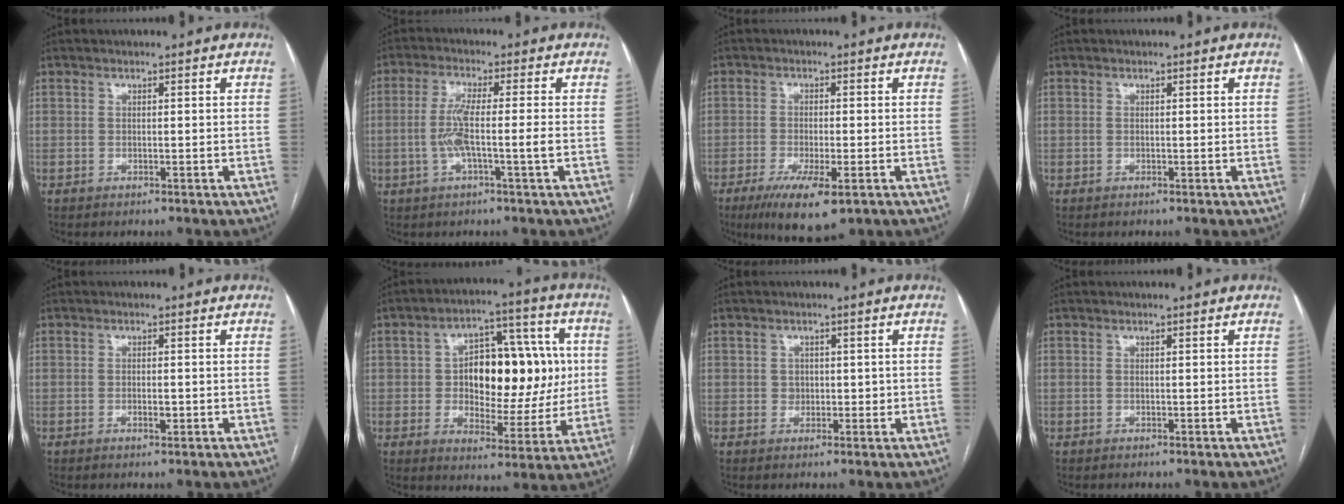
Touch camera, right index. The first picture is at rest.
{"total": 6.1, "force": [-1.2, -0.2, 5.9], "torque": [-0.122, 0.003, -0.022]}
{"total": 8.6, "force": [-4.5, 2.1, 7.0], "torque": [-0.120, -0.020, -0.070]}
{"total": 0.0}
{"total": 1.5, "force": [-0.5, 0.5, 1.4], "torque": [-0.025, -0.001, -0.007]}
{"total": 16.1, "force": [1.5, 8.2, 13.8], "torque": [-0.196, 0.034, 0.031]}
{"total": 2.0, "force": [0.2, 1.8, 0.9], "torque": [-0.011, 0.003, 0.005]}
{"total": 0.0}